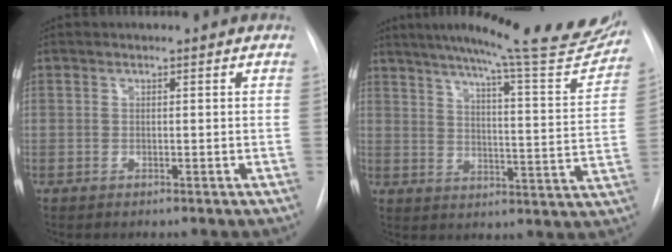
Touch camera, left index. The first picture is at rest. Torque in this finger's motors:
{"motor_torque": [0.92, -1.21, 0.22, 0.06]}